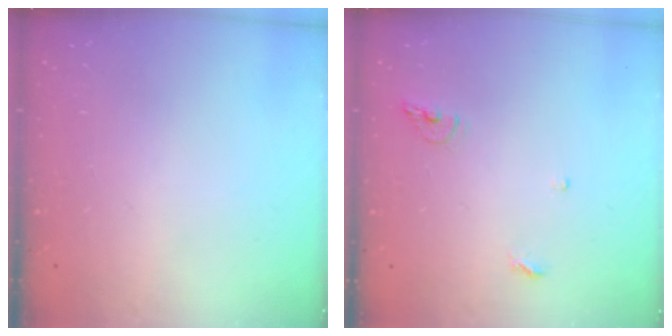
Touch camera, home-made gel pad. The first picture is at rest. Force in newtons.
{"total": 6.8, "press": 6.6, "slide": 1.2}